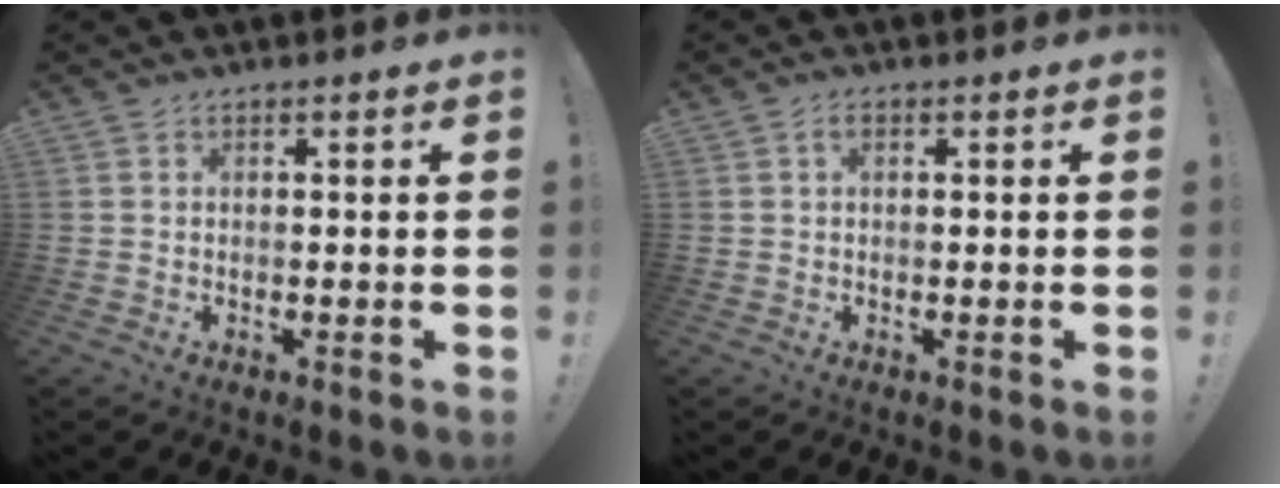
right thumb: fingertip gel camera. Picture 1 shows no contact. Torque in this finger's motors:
{"motor_torque": [-0.15, 0.05, 0.20, -0.06, -0.05]}